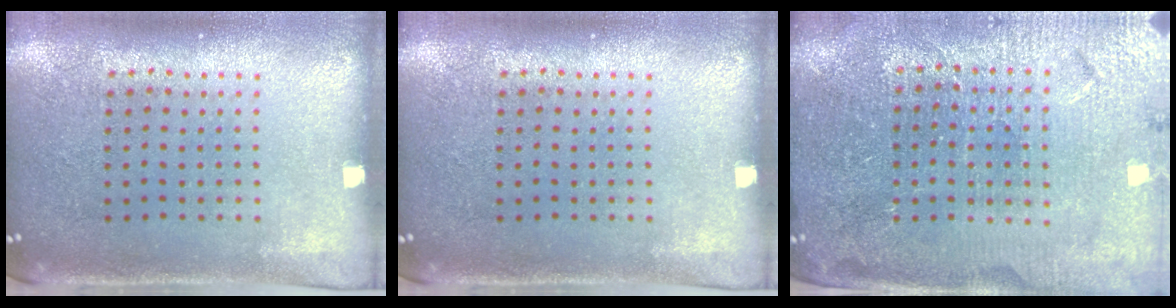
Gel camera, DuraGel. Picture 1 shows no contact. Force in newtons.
{"total": 0.0}
{"total": 4.2, "press": 4.0, "slide": 1.3}